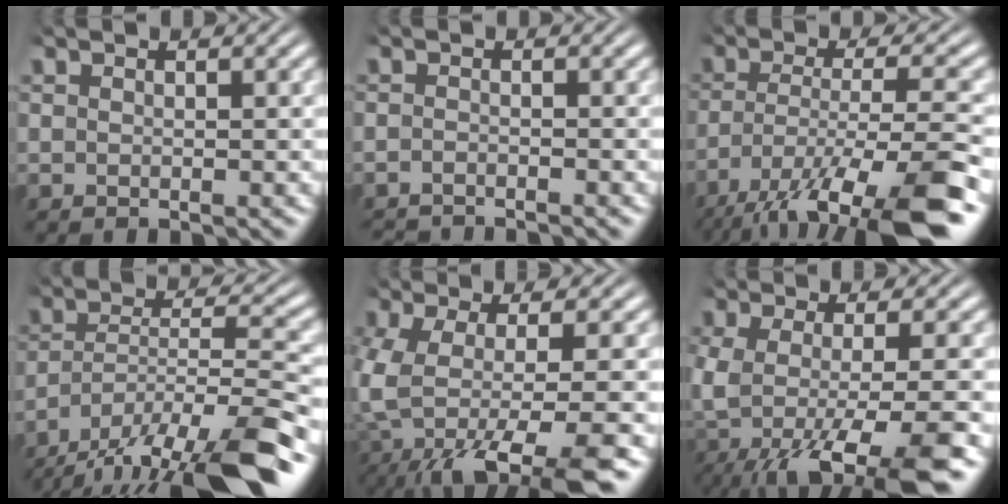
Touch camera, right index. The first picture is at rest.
{"total": 2.5, "force": [-2.5, 0.0, 0.0], "torque": [-0.001, -0.014, -0.039]}
{"total": 9.4, "force": [-4.3, 3.1, 7.8], "torque": [-0.137, -0.042, -0.046]}
{"total": 8.8, "force": [-4.1, 4.0, 6.7], "torque": [-0.108, -0.018, -0.060]}
{"total": 9.4, "force": [-2.2, 4.8, 7.8], "torque": [-0.165, -0.045, -0.013]}
{"total": 8.4, "force": [-2.0, 3.6, 7.4], "torque": [-0.150, -0.046, -0.008]}